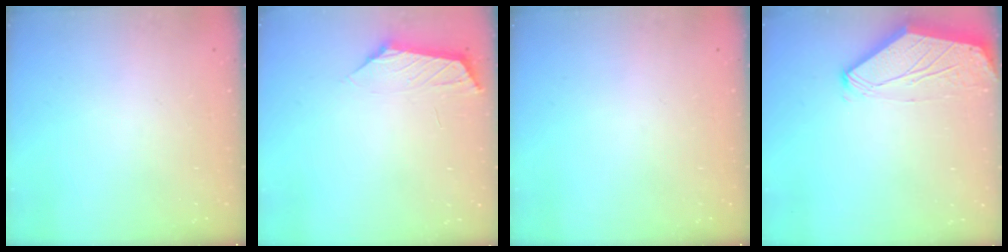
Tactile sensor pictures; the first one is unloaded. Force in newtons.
{"total": 0.8, "press": 0.7, "slide": 0.4}
{"total": 0.0}
{"total": 0.0}